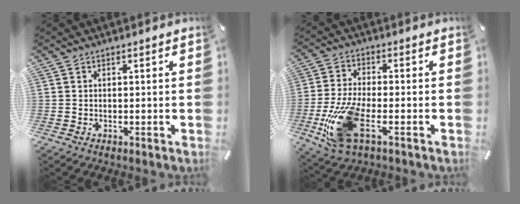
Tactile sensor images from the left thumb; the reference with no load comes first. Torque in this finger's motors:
{"motor_torque": [0.87, 2.90, 0.88, 0.57, 0.53]}